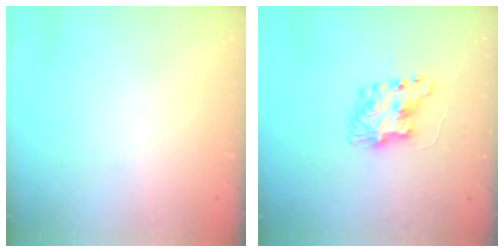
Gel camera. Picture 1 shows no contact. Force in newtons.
{"total": 8.4, "press": 8.4, "slide": 0.2}